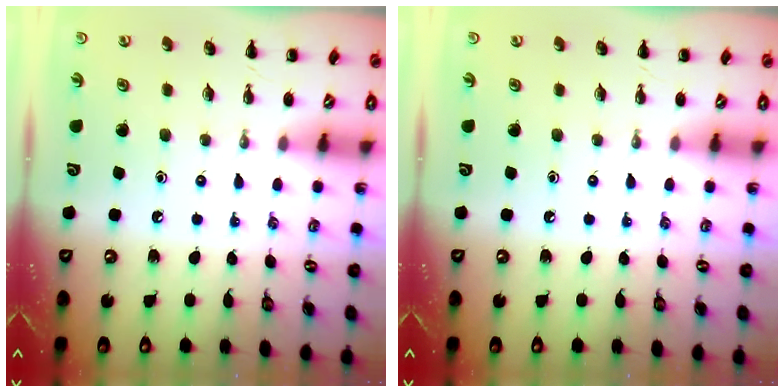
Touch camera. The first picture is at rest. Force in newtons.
{"total": 0.0}